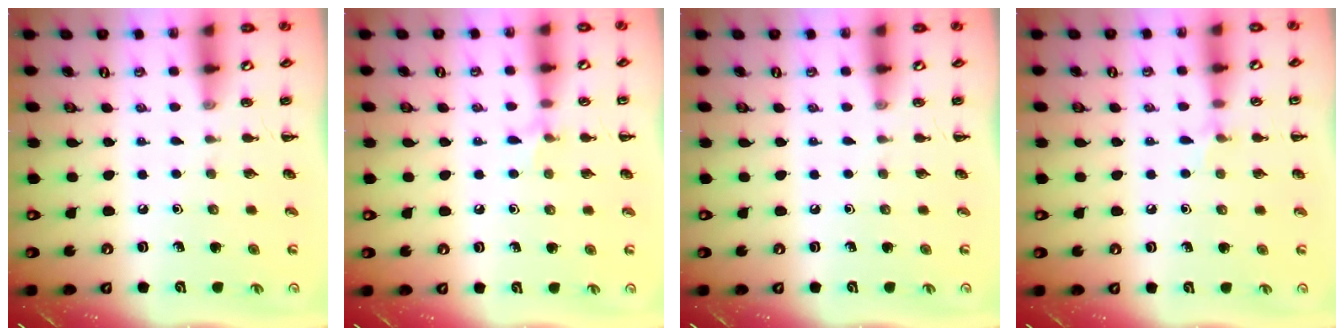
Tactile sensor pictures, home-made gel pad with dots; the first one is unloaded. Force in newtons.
{"total": 5.4, "press": 5.1, "slide": 1.9}
{"total": 0.0}
{"total": 5.1, "press": 4.8, "slide": 1.6}